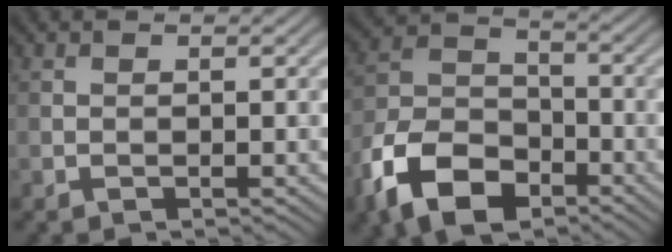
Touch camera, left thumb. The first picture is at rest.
{"total": 12.3, "force": [-7.2, 7.0, 7.1], "torque": [-0.161, -0.013, -0.152]}